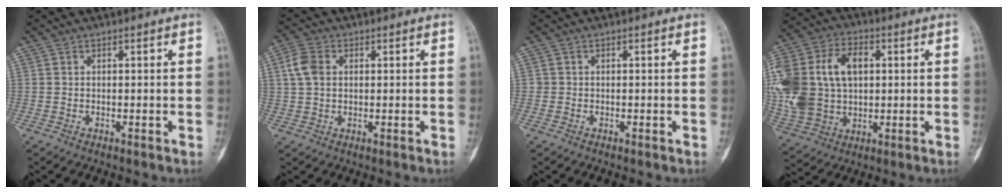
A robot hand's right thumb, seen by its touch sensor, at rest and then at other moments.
{"total": 5.5, "force": [1.3, 3.9, 3.6], "torque": [-0.076, 0.007, 0.023]}
{"total": 0.5, "force": [0.0, 0.5, 0.0], "torque": [0.003, 0.005, -0.002]}
{"total": 23.8, "force": [2.9, 16.9, 16.5], "torque": [-0.375, 0.023, 0.066]}